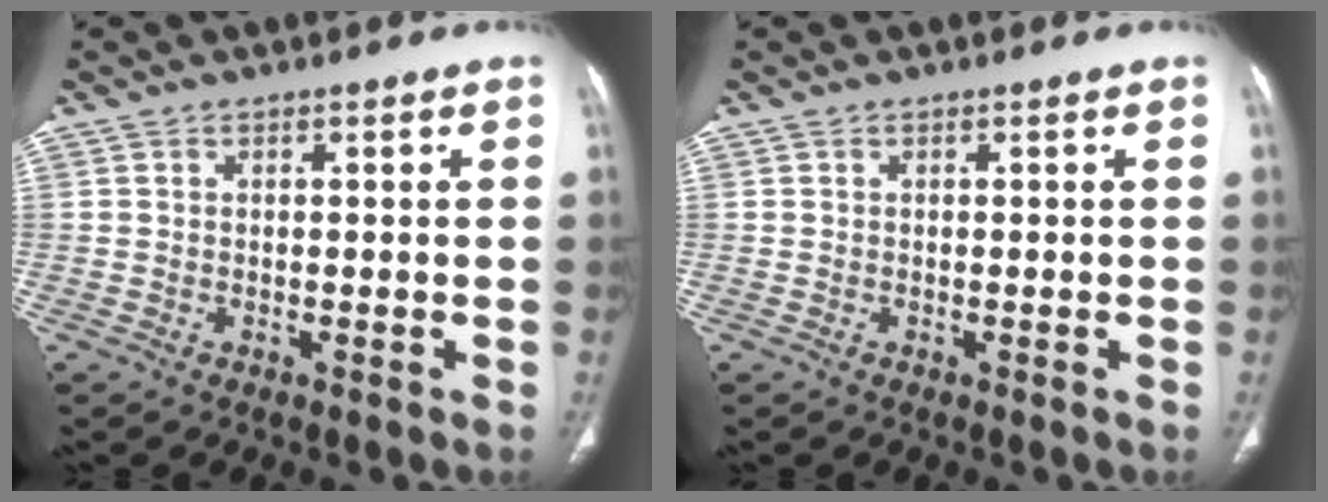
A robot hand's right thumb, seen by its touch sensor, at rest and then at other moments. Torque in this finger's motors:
{"motor_torque": [0.28, 0.21, 0.33, -0.33, 0.04]}